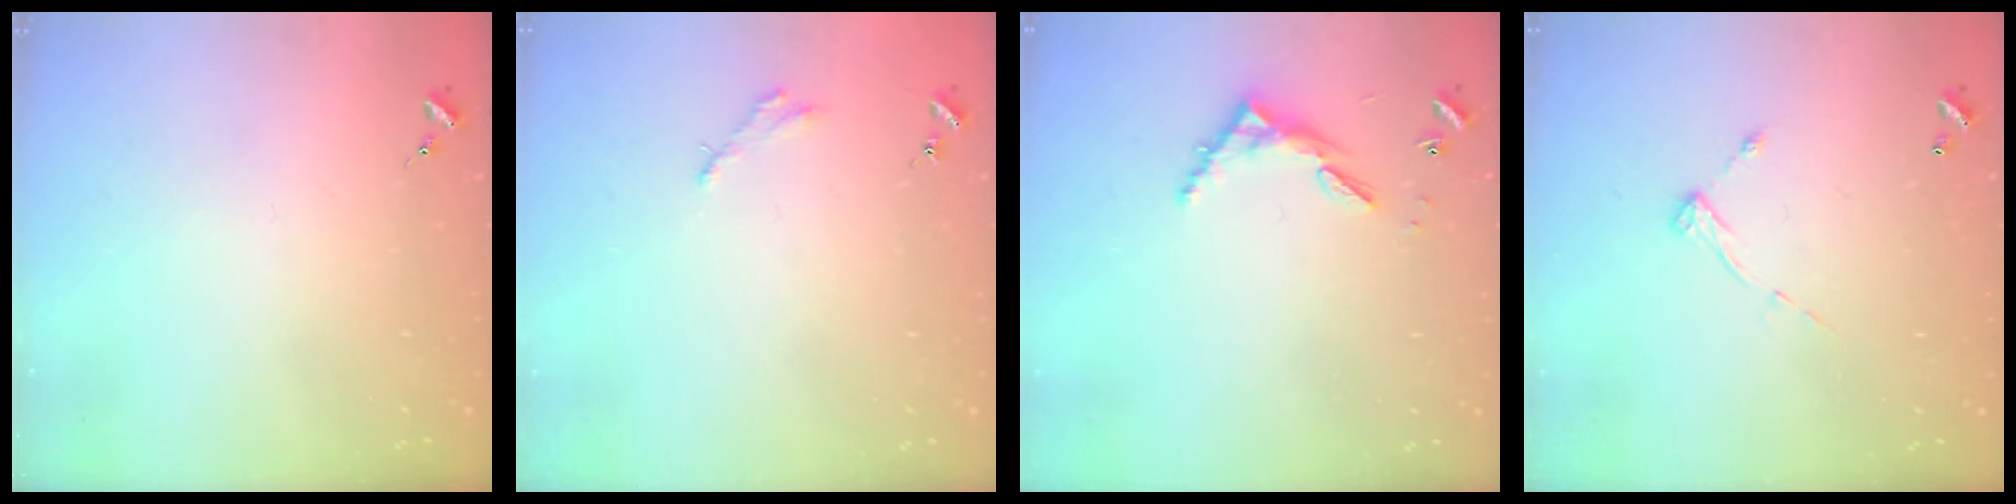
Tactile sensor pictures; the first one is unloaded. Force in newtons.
{"total": 2.5, "press": 2.5, "slide": 0.2}
{"total": 6.3, "press": 6.3, "slide": 0.5}
{"total": 6.2, "press": 6.2, "slide": 0.3}